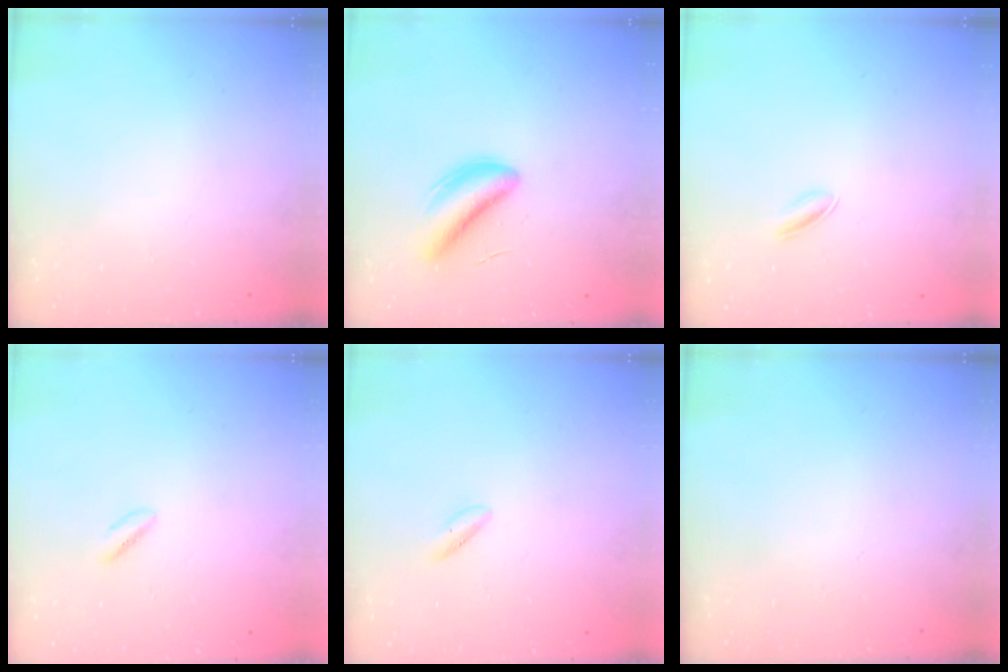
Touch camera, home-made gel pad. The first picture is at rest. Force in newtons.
{"total": 5.2, "press": 5.0, "slide": 1.5}
{"total": 2.3, "press": 2.3, "slide": 0.6}
{"total": 1.7, "press": 1.4, "slide": 1.0}
{"total": 2.0, "press": 1.6, "slide": 1.2}
{"total": 0.0}